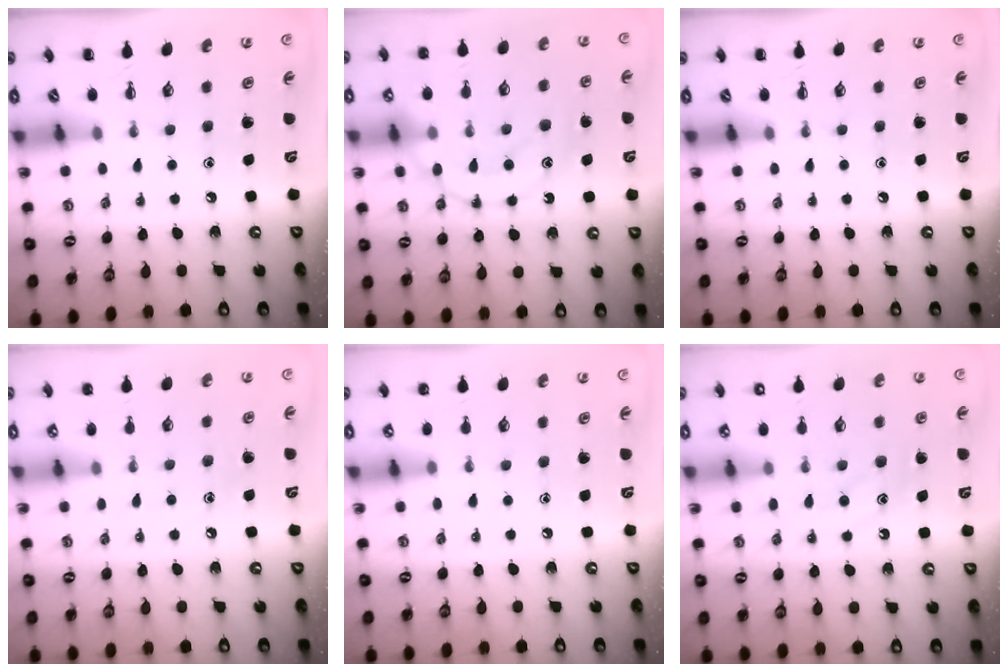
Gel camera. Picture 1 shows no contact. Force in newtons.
{"total": 17.1, "press": 17.0, "slide": 1.1}
{"total": 0.0}
{"total": 7.1, "press": 6.9, "slide": 1.6}
{"total": 5.8, "press": 5.4, "slide": 1.9}
{"total": 11.1, "press": 11.1, "slide": 1.0}